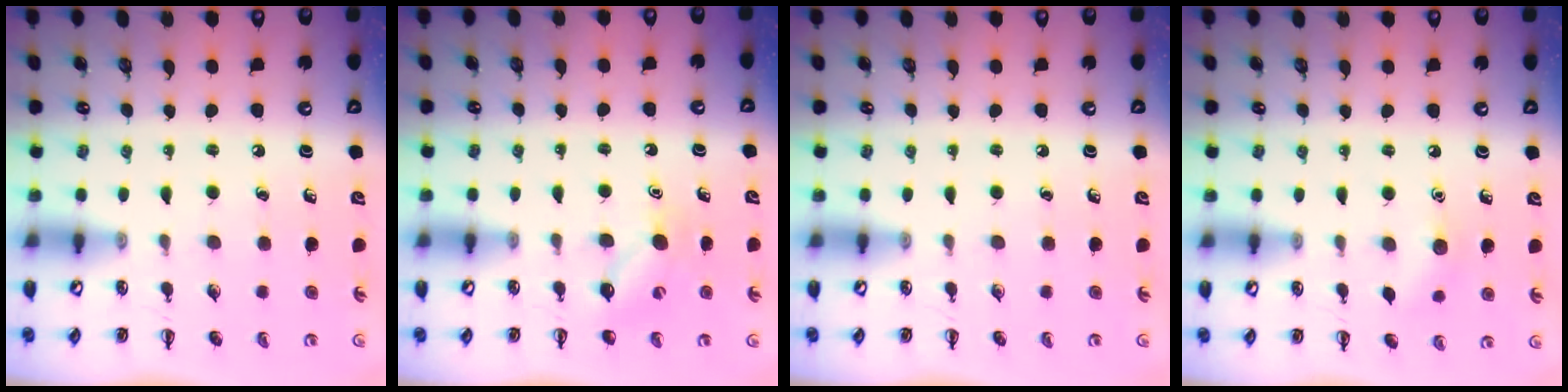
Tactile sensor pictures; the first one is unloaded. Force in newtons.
{"total": 7.3, "press": 7.1, "slide": 1.5}
{"total": 0.0}
{"total": 6.1, "press": 5.9, "slide": 1.4}